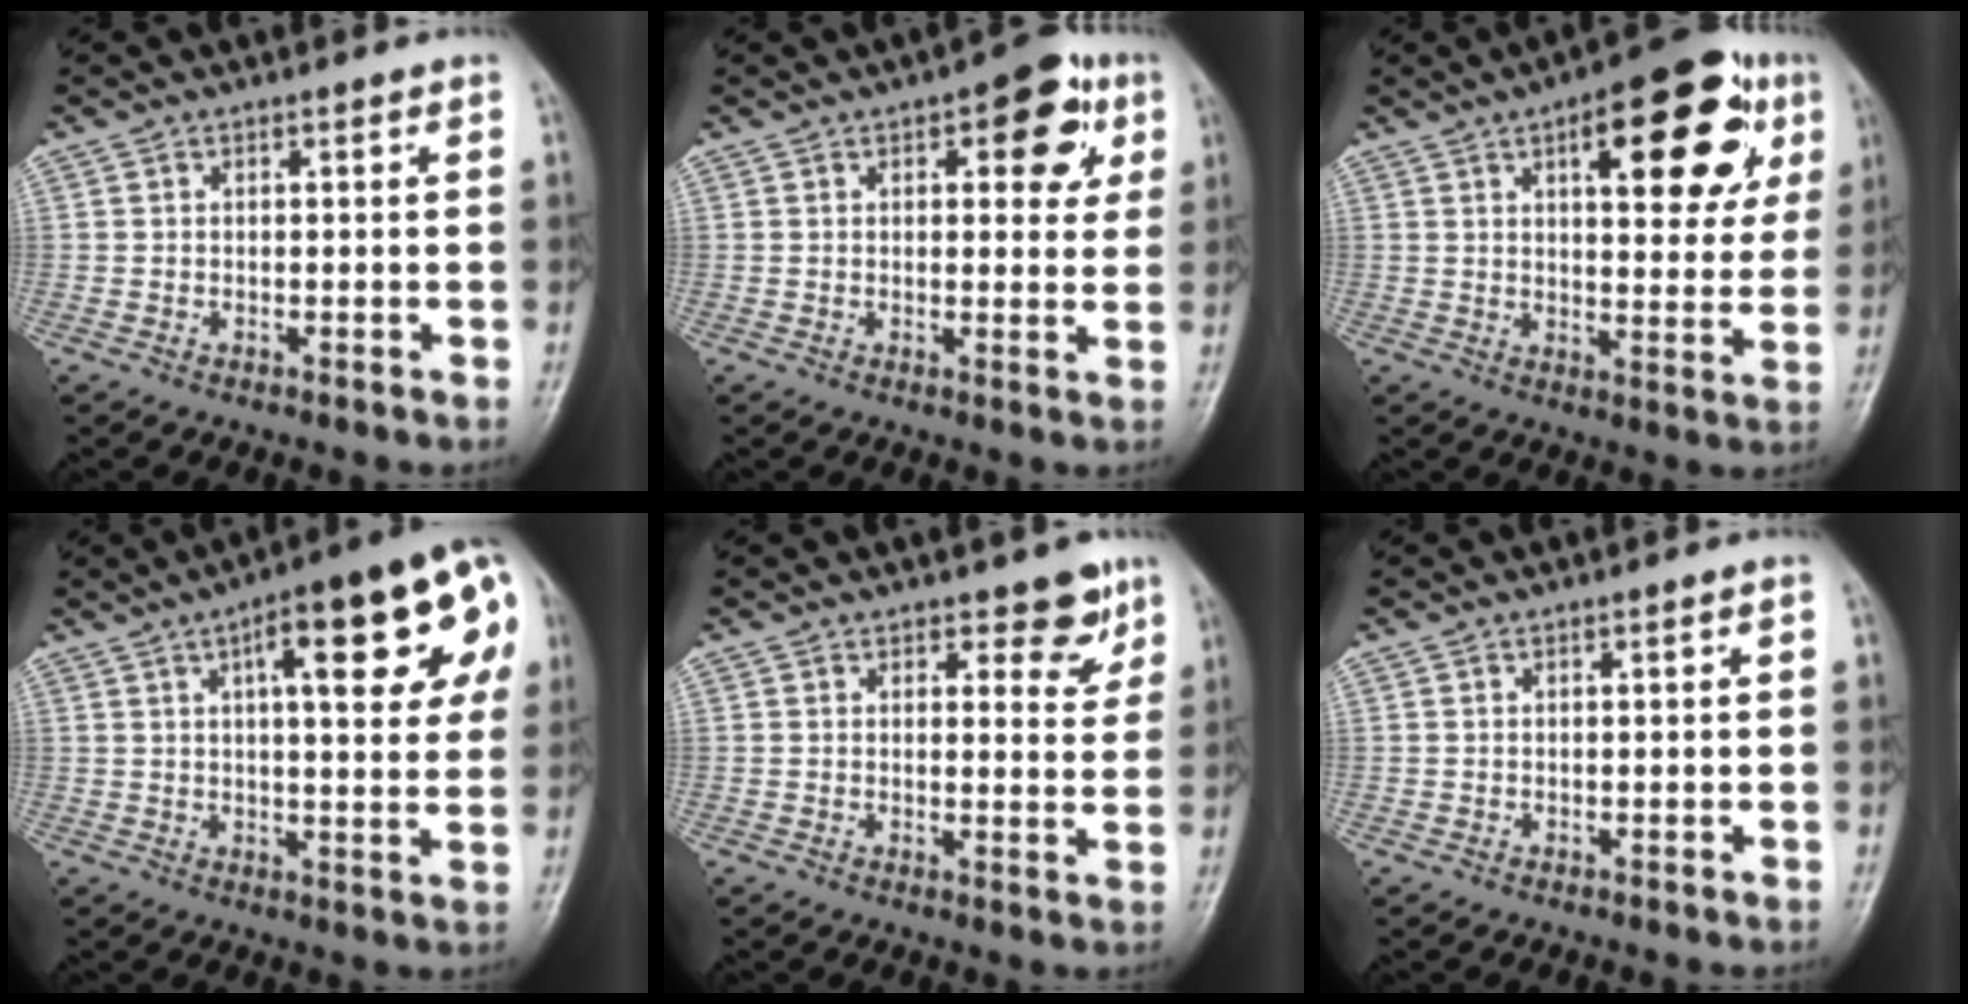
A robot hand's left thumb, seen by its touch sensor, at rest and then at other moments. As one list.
[{"total": 9.6, "force": [3.8, 4.6, 7.5], "torque": [-0.053, -0.003, 0.038]}, {"total": 19.1, "force": [7.7, 8.0, 15.5], "torque": [-0.159, -0.004, 0.097]}, {"total": 19.8, "force": [6.8, 6.1, 17.6], "torque": [-0.212, 0.009, 0.079]}, {"total": 5.2, "force": [3.4, 2.5, 3.0], "torque": [-0.008, -0.020, 0.040]}, {"total": 0.6, "force": [-0.1, 0.2, 0.6], "torque": [-0.009, 0.001, 0.001]}]